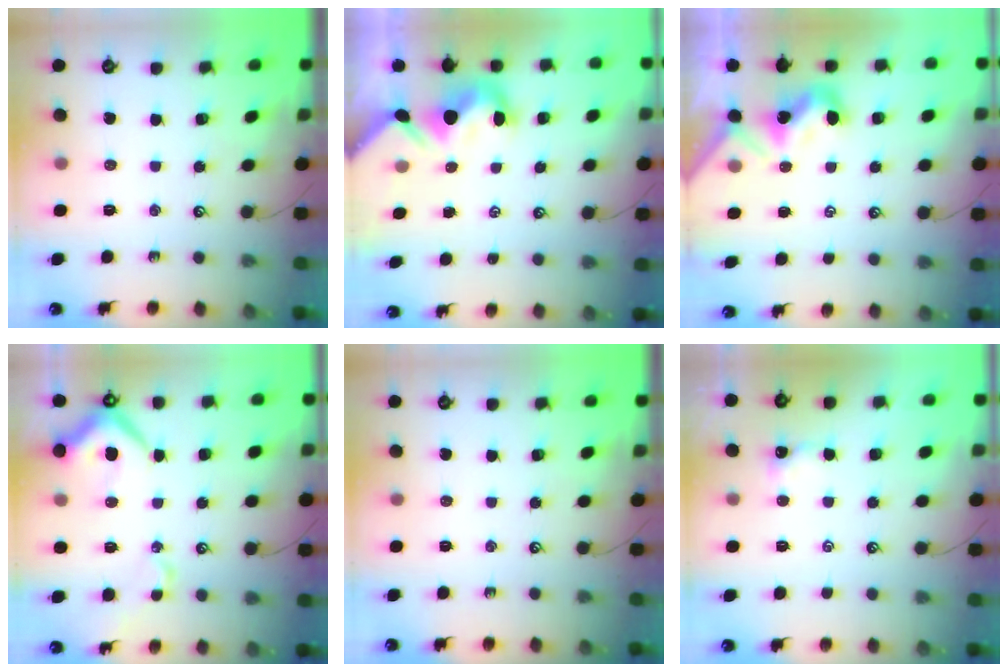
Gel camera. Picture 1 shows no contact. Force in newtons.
{"total": 3.5, "press": 3.4, "slide": 0.9}
{"total": 1.4, "press": 1.3, "slide": 0.2}
{"total": 8.1, "press": 7.9, "slide": 1.4}
{"total": 0.0}
{"total": 2.2, "press": 2.2, "slide": 0.2}